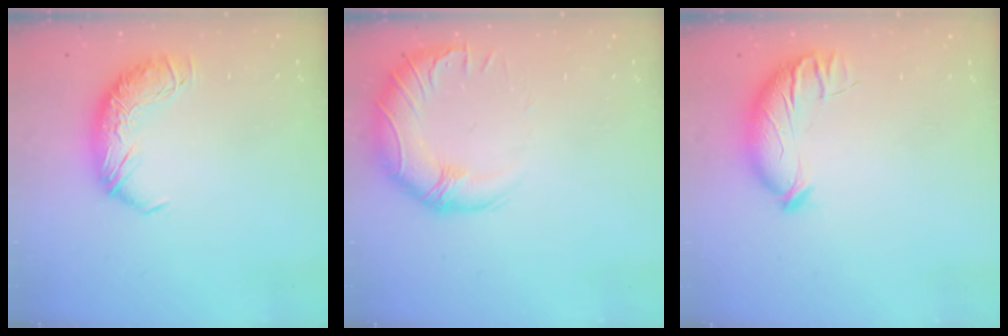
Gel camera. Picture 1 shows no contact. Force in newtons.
{"total": 3.1, "press": 0.8, "slide": 2.9}
{"total": 4.4, "press": 4.2, "slide": 1.3}